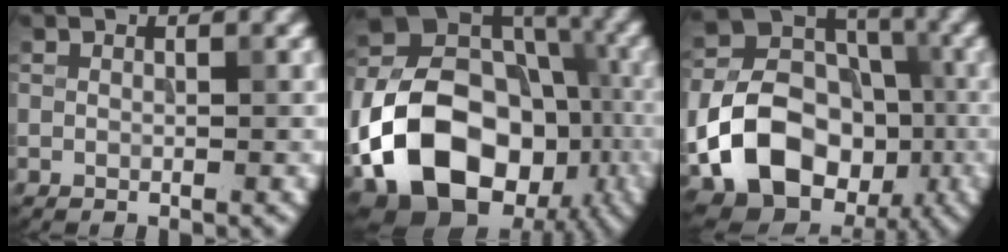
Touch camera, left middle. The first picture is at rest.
{"total": 18.8, "force": [-5.9, 13.5, 11.7], "torque": [-0.219, -0.015, -0.098]}
{"total": 13.9, "force": [-4.2, 10.4, 8.3], "torque": [-0.166, -0.019, -0.070]}